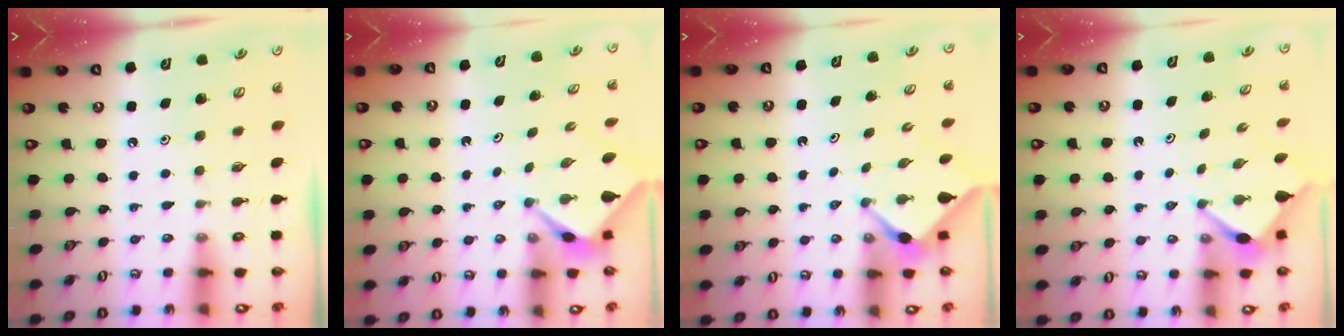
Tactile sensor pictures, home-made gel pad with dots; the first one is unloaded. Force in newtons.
{"total": 2.5, "press": 2.5, "slide": 0.3}
{"total": 3.1, "press": 3.1, "slide": 0.3}
{"total": 3.6, "press": 3.5, "slide": 0.4}